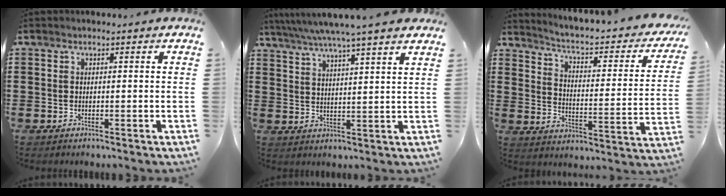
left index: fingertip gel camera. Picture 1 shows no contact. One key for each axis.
{"total": 5.8, "fx": 4.9, "fy": -0.7, "fz": 3.0, "tx": -0.072, "ty": -0.022, "tz": 0.084}
{"total": 3.5, "fx": 2.7, "fy": 0.3, "fz": 2.3, "tx": -0.061, "ty": -0.031, "tz": 0.032}